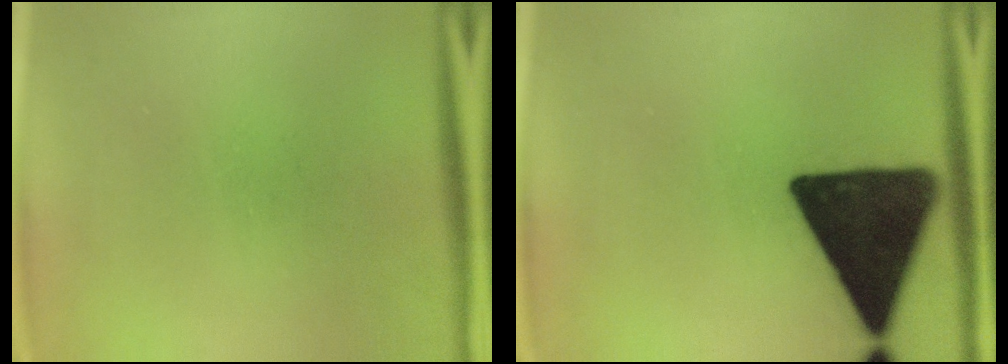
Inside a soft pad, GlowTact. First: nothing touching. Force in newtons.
{"total": 17.3}